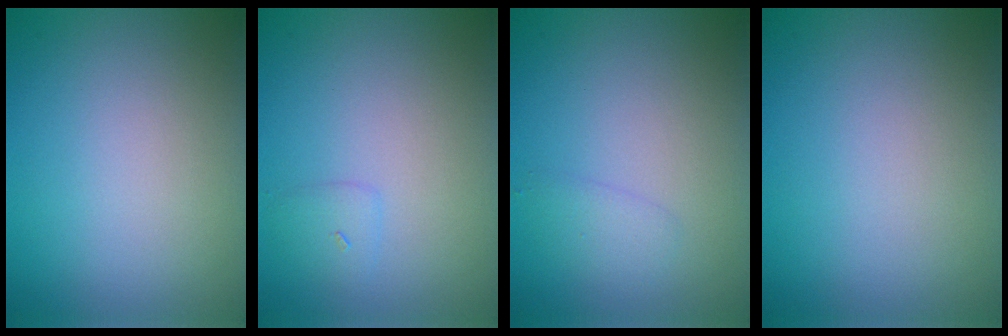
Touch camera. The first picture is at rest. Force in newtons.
{"total": 0.5, "press": 0.5, "slide": 0.0}
{"total": 1.2, "press": 1.2, "slide": 0.1}
{"total": 0.0}